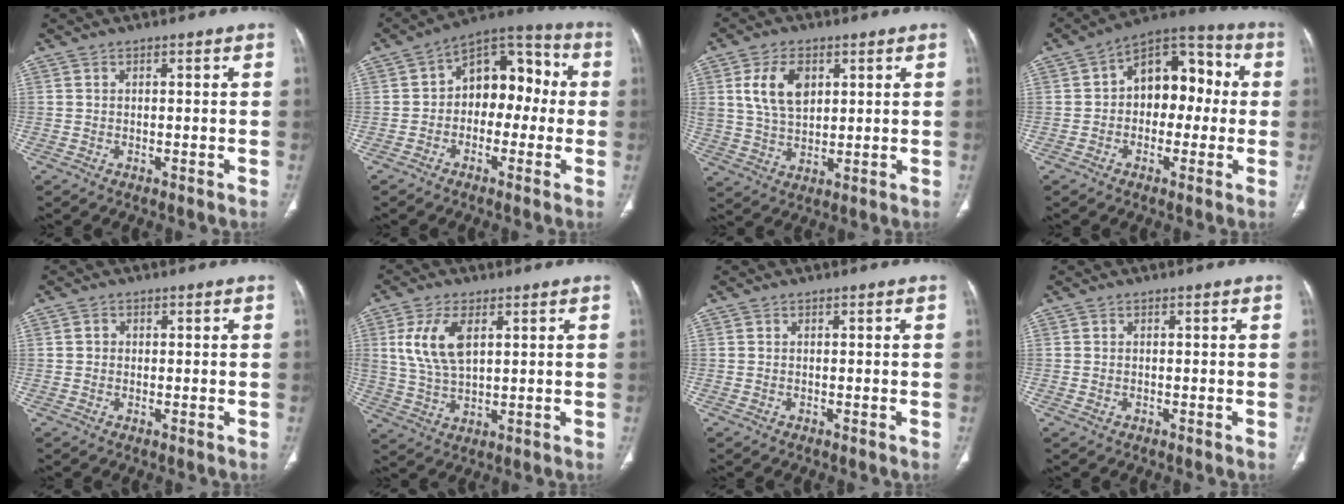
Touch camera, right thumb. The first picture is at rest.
{"total": 12.5, "force": [-0.1, 8.5, 9.2], "torque": [-0.082, 0.046, -0.019]}
{"total": 9.5, "force": [3.3, 5.9, 6.7], "torque": [-0.115, -0.009, 0.068]}
{"total": 13.3, "force": [0.7, 8.9, 9.8], "torque": [-0.091, 0.043, -0.005]}
{"total": 1.1, "force": [0.0, 1.0, 0.4], "torque": [-0.002, 0.003, 0.000]}
{"total": 9.7, "force": [3.0, 4.8, 7.8], "torque": [-0.163, -0.008, 0.064]}
{"total": 0.0}
{"total": 0.7, "force": [-0.2, 0.5, 0.4], "torque": [-0.014, 0.004, 0.001]}